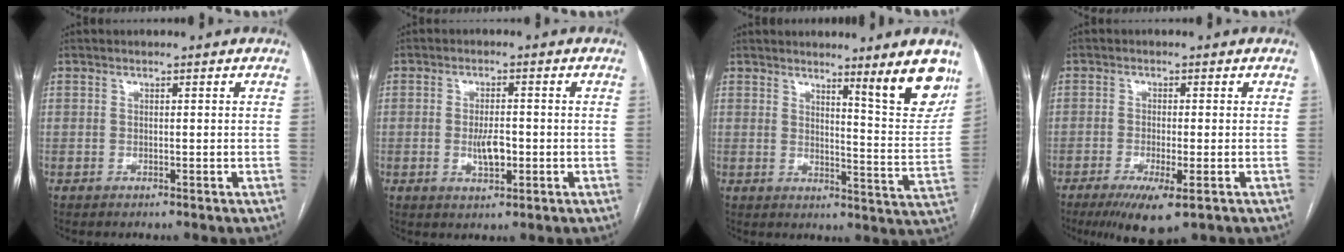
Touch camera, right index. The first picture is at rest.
{"total": 4.0, "force": [-0.8, 1.5, 3.7], "torque": [-0.069, -0.001, -0.011]}
{"total": 10.0, "force": [7.1, 0.1, 7.1], "torque": [-0.079, -0.036, 0.088]}
{"total": 7.0, "force": [-3.7, 1.3, 5.8], "torque": [-0.098, -0.019, -0.058]}